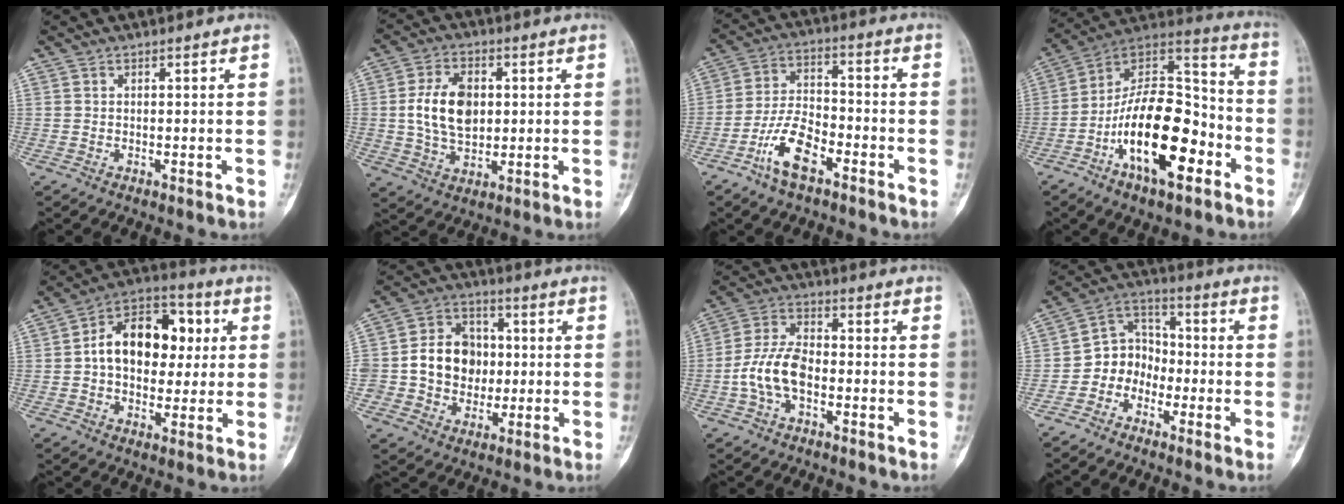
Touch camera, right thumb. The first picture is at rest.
{"total": 10.9, "force": [1.1, 7.1, 8.2], "torque": [-0.135, -0.001, 0.025]}
{"total": 10.0, "force": [-5.6, 4.4, 7.0], "torque": [-0.133, 0.035, -0.108]}
{"total": 21.5, "force": [-8.0, 9.6, 17.5], "torque": [-0.270, 0.065, -0.137]}
{"total": 16.2, "force": [2.0, 10.9, 11.8], "torque": [-0.137, 0.026, 0.023]}
{"total": 13.1, "force": [-0.4, 11.1, 7.1], "torque": [-0.081, 0.026, -0.008]}
{"total": 9.2, "force": [-2.4, 5.1, 7.3], "torque": [-0.150, 0.031, -0.051]}
{"total": 7.9, "force": [-3.1, 6.6, 3.0], "torque": [-0.012, 0.055, -0.071]}